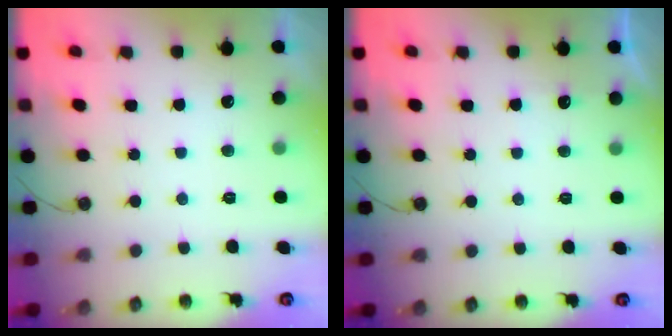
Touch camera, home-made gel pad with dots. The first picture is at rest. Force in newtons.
{"total": 3.0, "press": 3.0, "slide": 0.4}